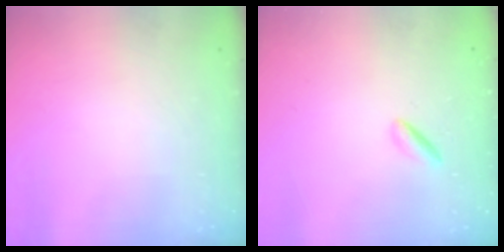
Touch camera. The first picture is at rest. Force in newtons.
{"total": 1.6, "press": 1.5, "slide": 0.6}